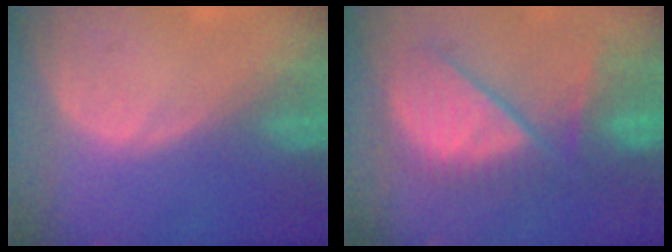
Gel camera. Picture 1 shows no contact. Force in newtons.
{"total": 10.3, "press": 9.6, "slide": 3.7}